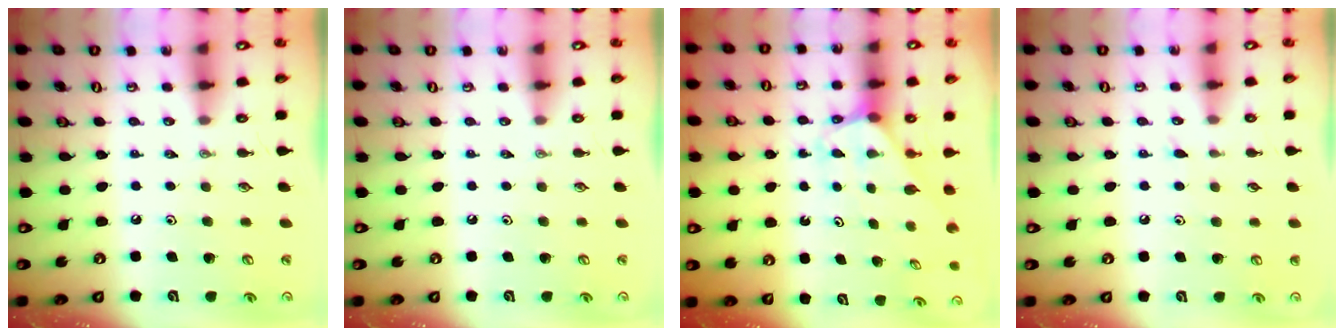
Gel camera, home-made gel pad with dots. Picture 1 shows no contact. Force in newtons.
{"total": 0.0}
{"total": 2.4, "press": 2.4, "slide": 0.2}
{"total": 5.9, "press": 5.8, "slide": 0.8}